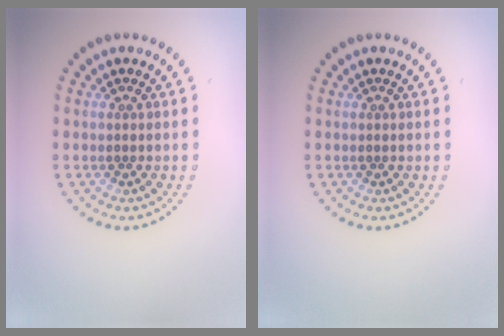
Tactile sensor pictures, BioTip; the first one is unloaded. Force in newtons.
{"total": 0.0}